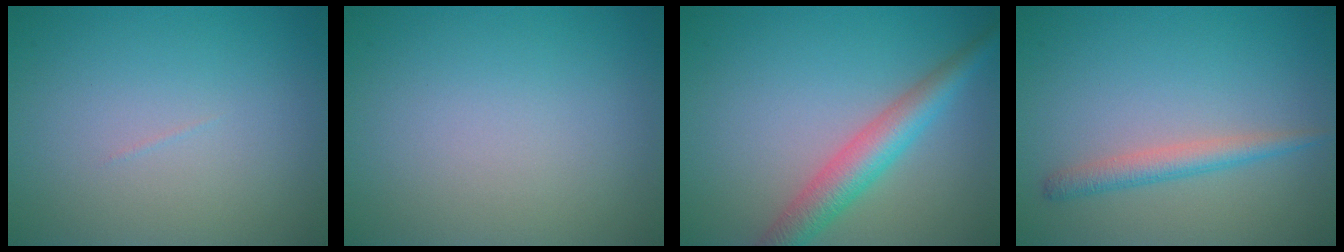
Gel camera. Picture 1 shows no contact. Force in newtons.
{"total": 0.0}
{"total": 4.4, "press": 4.4, "slide": 0.2}
{"total": 2.2, "press": 2.2, "slide": 0.1}